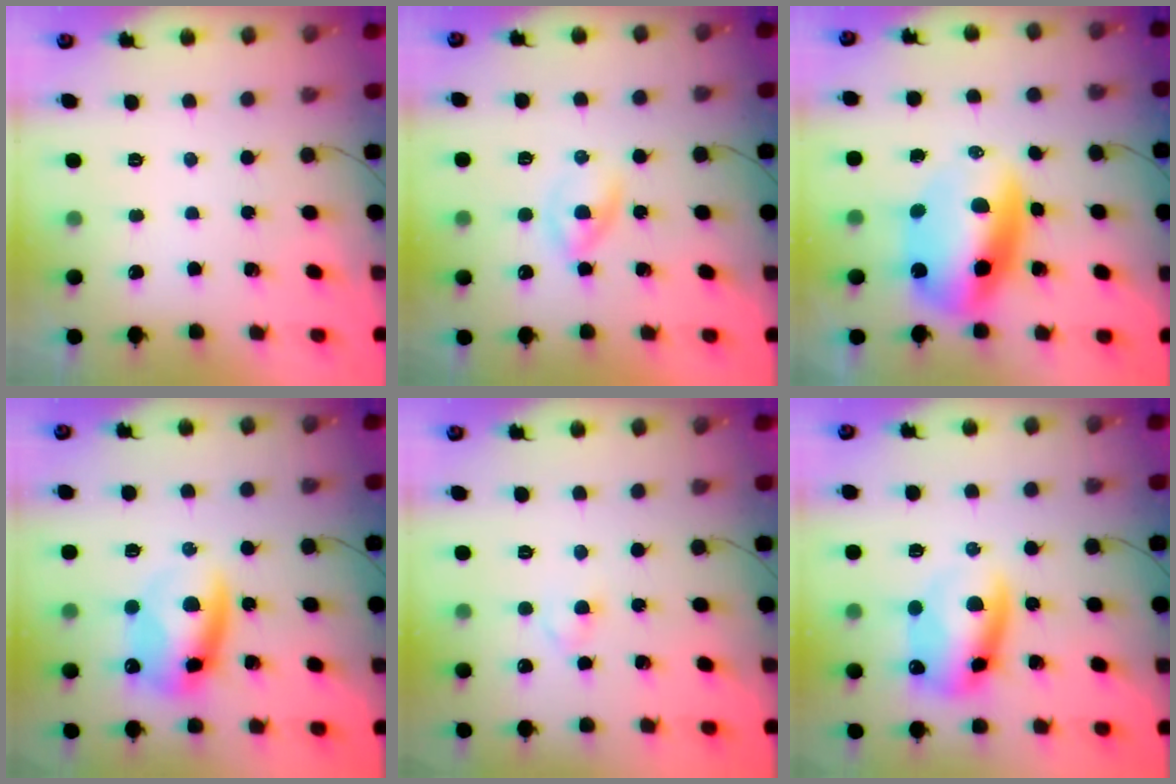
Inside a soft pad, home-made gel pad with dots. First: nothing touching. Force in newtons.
{"total": 2.5, "press": 2.2, "slide": 1.2}
{"total": 14.6, "press": 14.0, "slide": 4.0}
{"total": 12.2, "press": 11.8, "slide": 2.9}
{"total": 2.2, "press": 2.0, "slide": 1.1}
{"total": 11.1, "press": 11.0, "slide": 1.7}